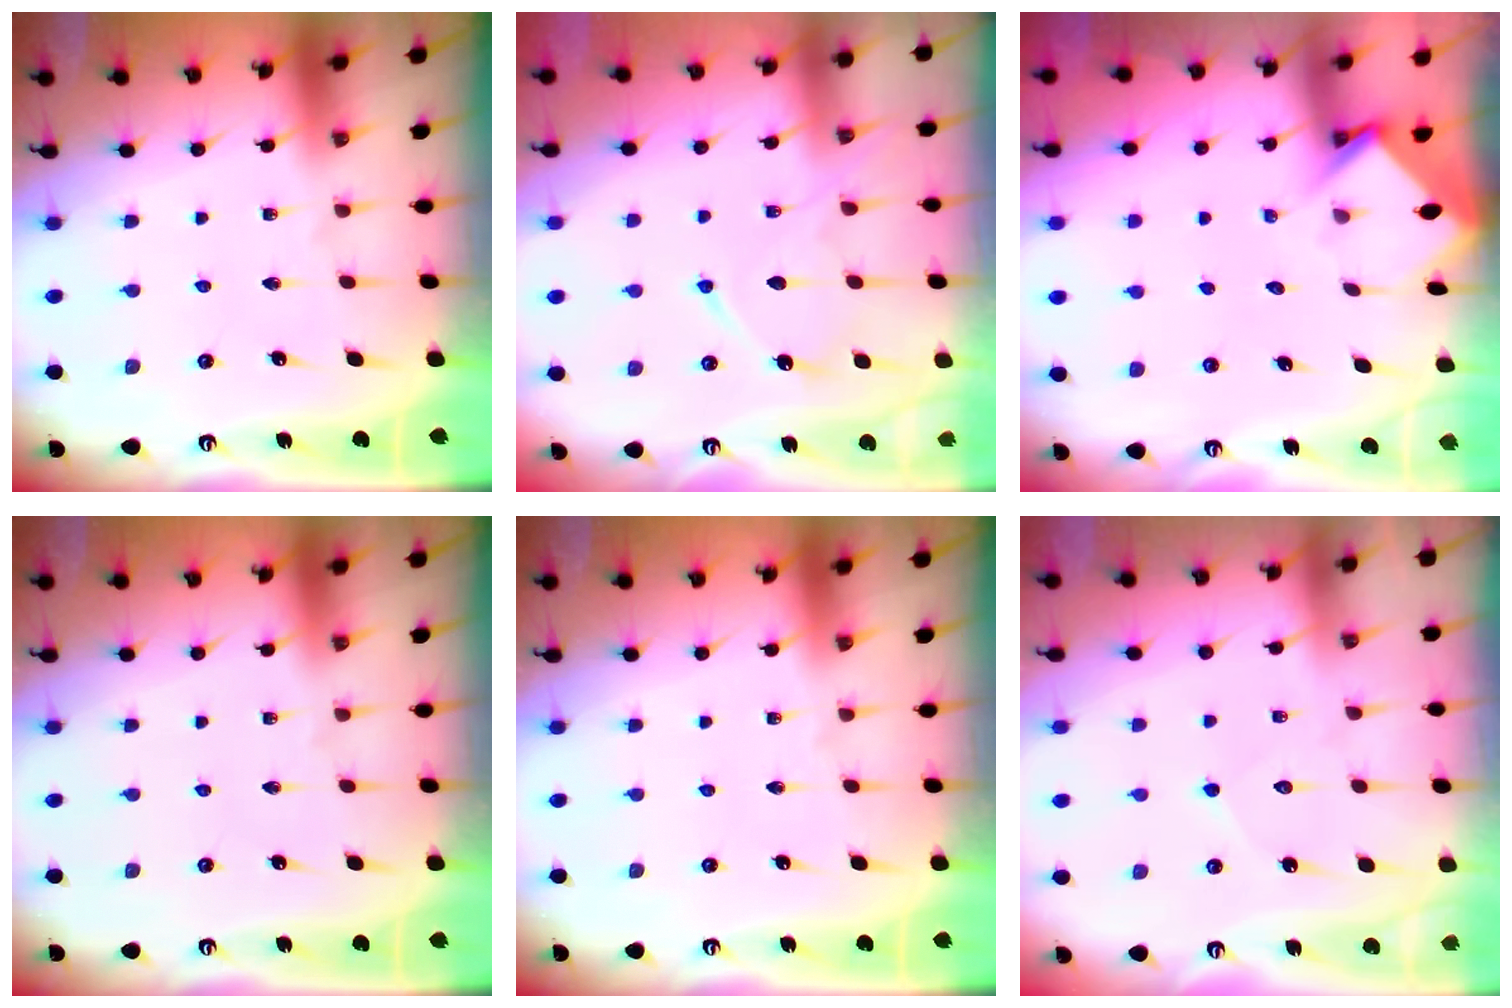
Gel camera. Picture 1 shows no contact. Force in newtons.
{"total": 11.4, "press": 11.3, "slide": 1.3}
{"total": 3.4, "press": 3.4, "slide": 0.3}
{"total": 0.0}
{"total": 0.0}
{"total": 6.5, "press": 6.5, "slide": 0.5}